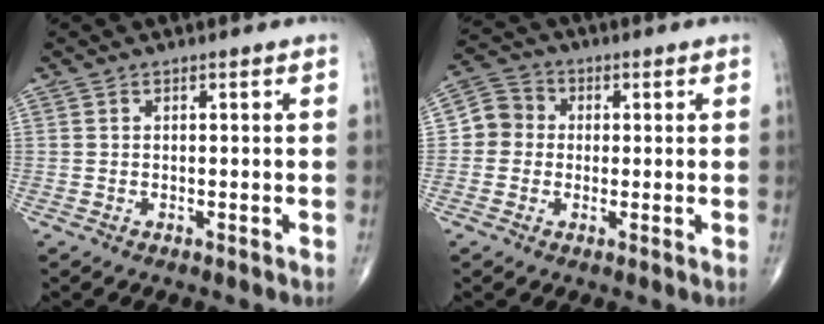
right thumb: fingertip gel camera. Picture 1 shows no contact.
{"total": 5.8, "force": [0.0, 5.5, 1.8], "torque": [-0.011, 0.016, -0.014]}